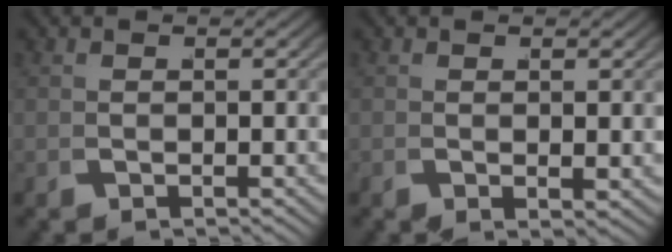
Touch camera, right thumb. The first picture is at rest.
{"total": 1.0, "force": [0.3, 0.4, 0.8], "torque": [-0.010, 0.000, 0.005]}